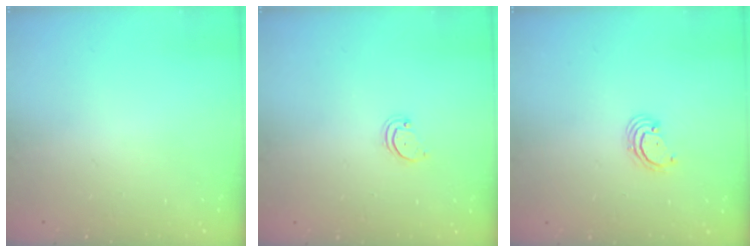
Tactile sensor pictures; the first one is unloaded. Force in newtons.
{"total": 2.2, "press": 2.2, "slide": 0.2}
{"total": 2.6, "press": 2.6, "slide": 0.3}